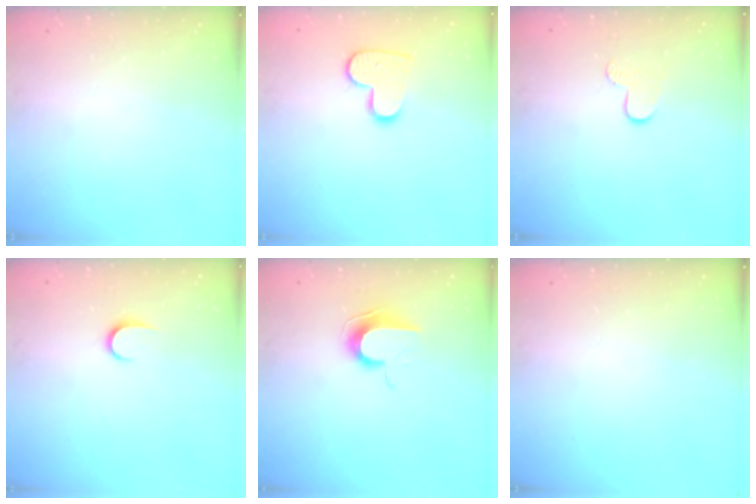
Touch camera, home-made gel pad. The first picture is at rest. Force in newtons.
{"total": 9.7, "press": 9.7, "slide": 0.5}
{"total": 6.2, "press": 6.1, "slide": 0.5}
{"total": 5.4, "press": 5.4, "slide": 0.6}
{"total": 8.9, "press": 8.9, "slide": 0.8}
{"total": 0.0}